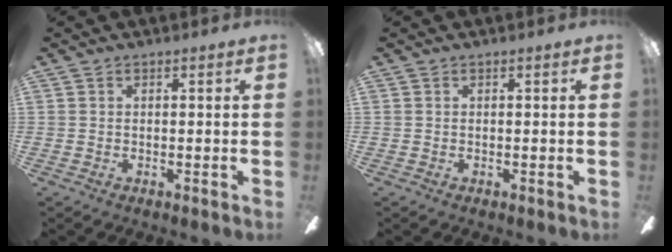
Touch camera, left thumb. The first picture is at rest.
{"total": 0.0}